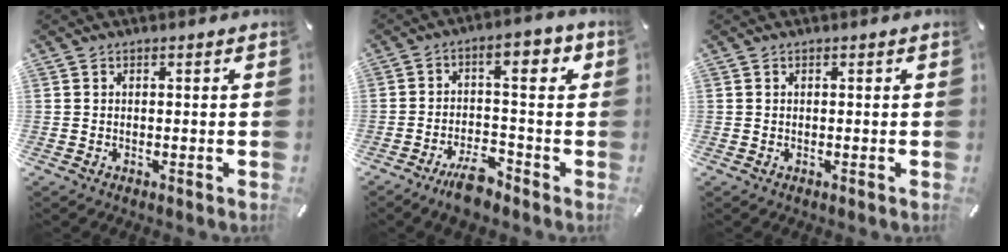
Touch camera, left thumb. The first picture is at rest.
{"total": 10.5, "force": [-4.5, 5.3, 7.9], "torque": [-0.121, 0.038, -0.083]}
{"total": 0.0}